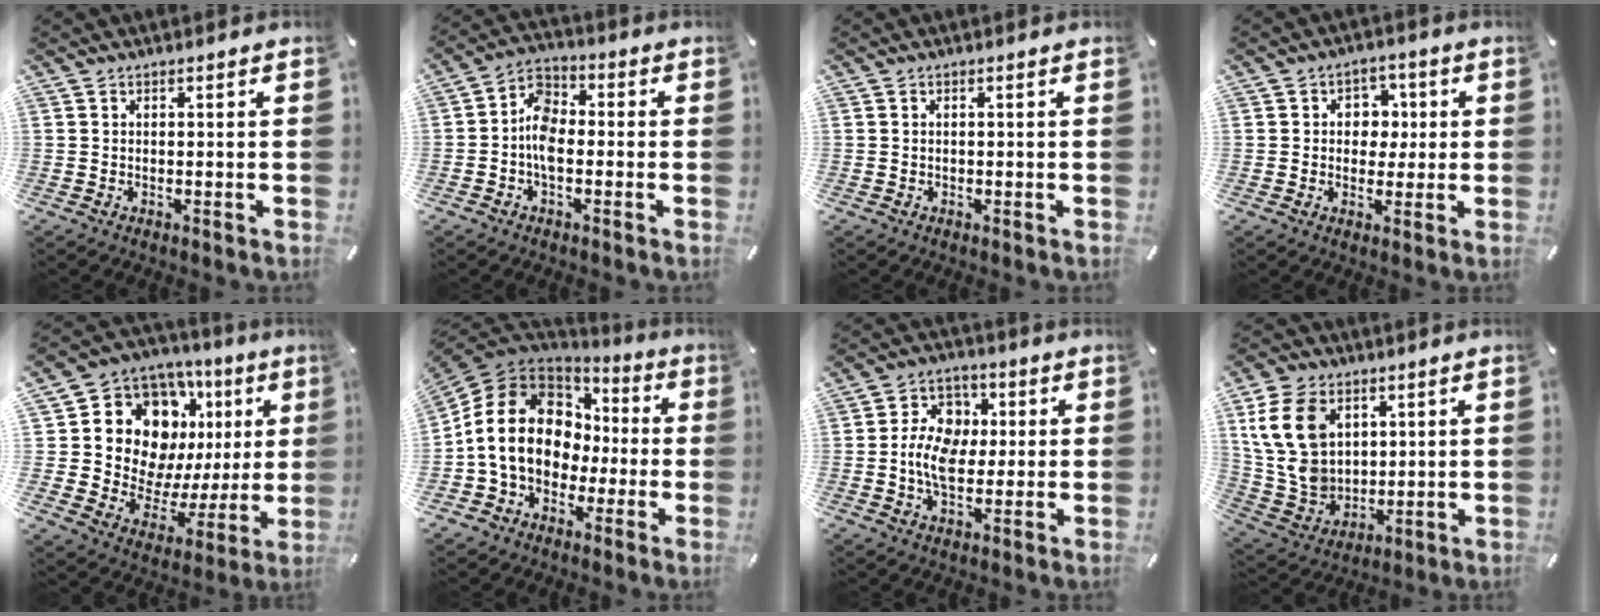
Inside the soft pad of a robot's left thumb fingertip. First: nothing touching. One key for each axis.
{"total": 7.4, "fx": -2.1, "fy": 4.7, "fz": 5.3, "tx": -0.107, "ty": 0.019, "tz": -0.038}
{"total": 0.0}
{"total": 6.6, "fx": 0.5, "fy": 5.8, "fz": 3.1, "tx": -0.040, "ty": 0.007, "tz": 0.004}
{"total": 17.9, "fx": 8.2, "fy": 12.7, "fz": 9.4, "tx": -0.165, "ty": -0.061, "tz": 0.163}
{"total": 16.2, "fx": -0.8, "fy": 13.7, "fz": 8.6, "tx": -0.184, "ty": 0.009, "tz": -0.013}
{"total": 10.4, "fx": -0.4, "fy": 7.8, "fz": 6.8, "tx": -0.134, "ty": 0.013, "tz": -0.008}
{"total": 15.0, "fx": 5.3, "fy": 11.6, "fz": 7.9, "tx": -0.190, "ty": -0.010, "tz": 0.102}